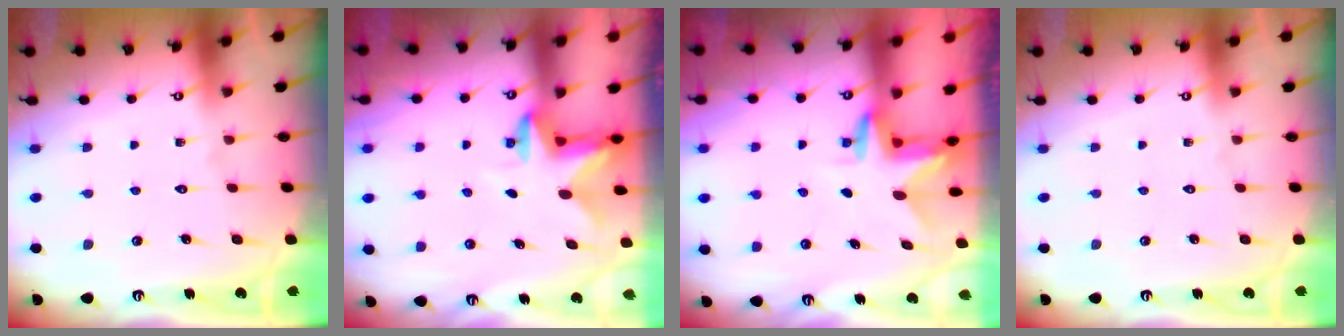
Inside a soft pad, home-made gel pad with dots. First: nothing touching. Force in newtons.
{"total": 2.7, "press": 2.6, "slide": 0.6}
{"total": 3.0, "press": 3.0, "slide": 0.2}
{"total": 0.0}